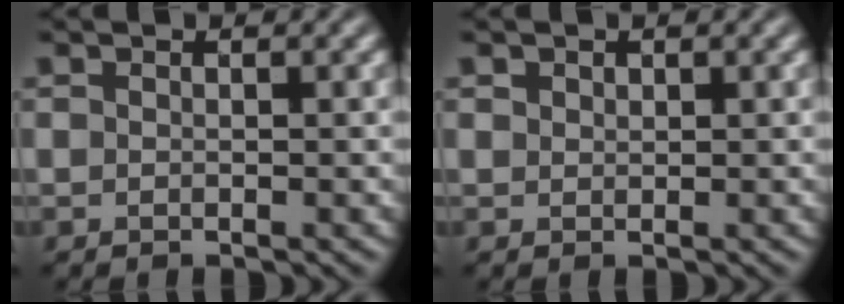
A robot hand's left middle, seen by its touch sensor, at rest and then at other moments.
{"total": 0.6, "force": [0.4, 0.4, 0.0], "torque": [-0.001, 0.001, 0.009]}